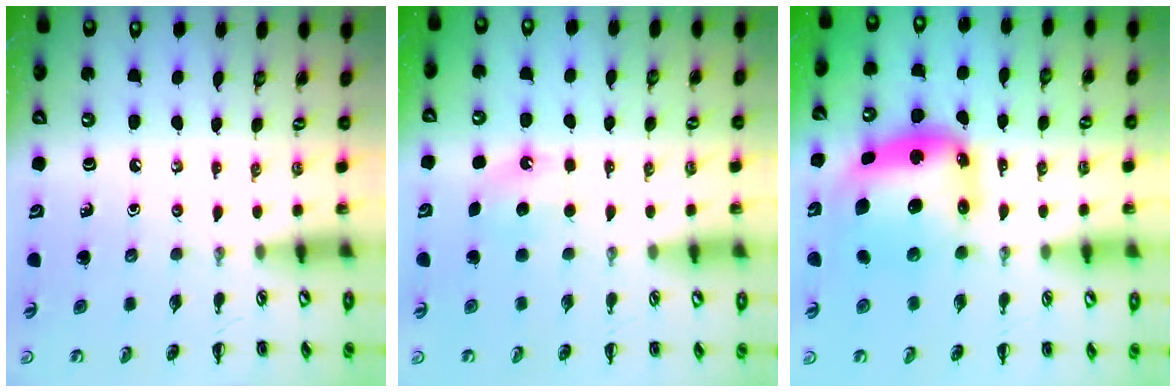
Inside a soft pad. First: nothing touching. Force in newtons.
{"total": 5.1, "press": 4.9, "slide": 1.3}
{"total": 7.2, "press": 7.1, "slide": 1.7}